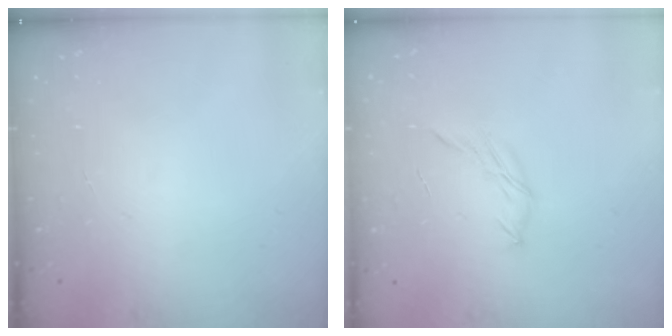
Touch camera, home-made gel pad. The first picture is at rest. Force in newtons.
{"total": 4.7, "press": 4.6, "slide": 1.0}